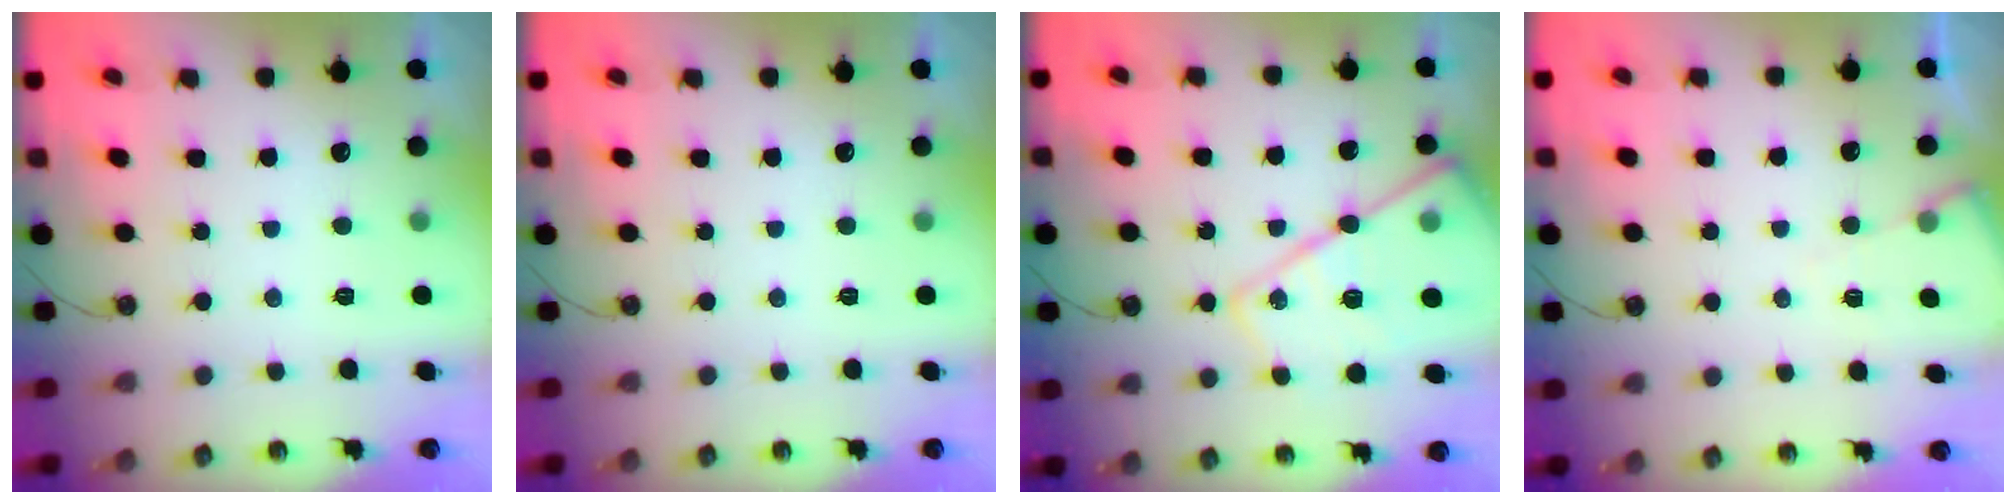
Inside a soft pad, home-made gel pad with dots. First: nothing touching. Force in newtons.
{"total": 0.0}
{"total": 21.7, "press": 21.6, "slide": 1.6}
{"total": 5.2, "press": 5.1, "slide": 0.6}